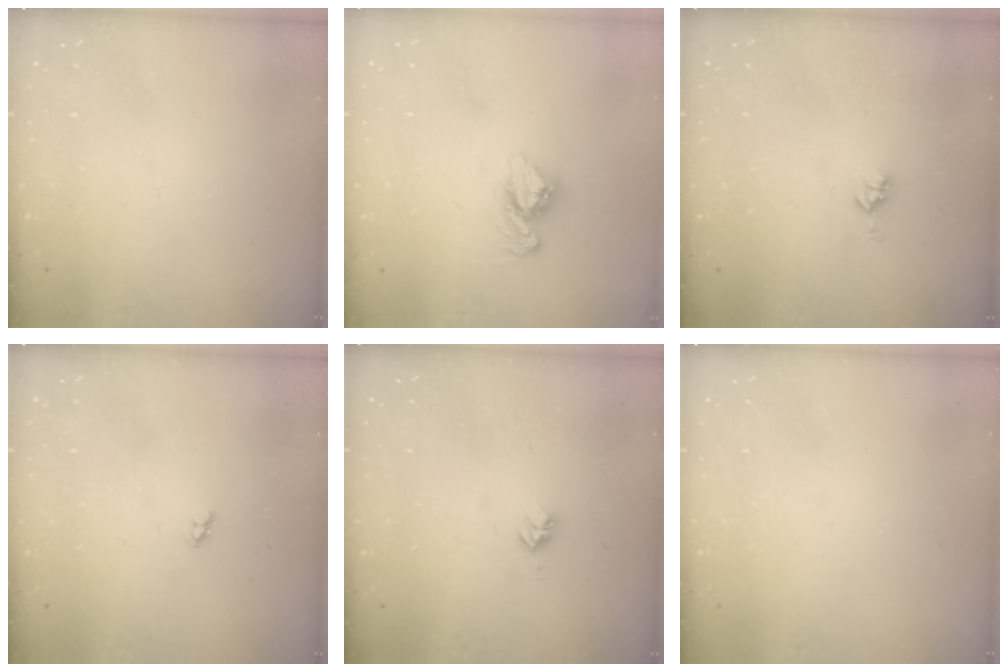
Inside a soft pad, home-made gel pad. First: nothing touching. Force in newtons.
{"total": 9.7, "press": 9.7, "slide": 0.8}
{"total": 3.3, "press": 3.3, "slide": 0.6}
{"total": 2.4, "press": 2.4, "slide": 0.3}
{"total": 2.8, "press": 2.8, "slide": 0.3}
{"total": 0.0}